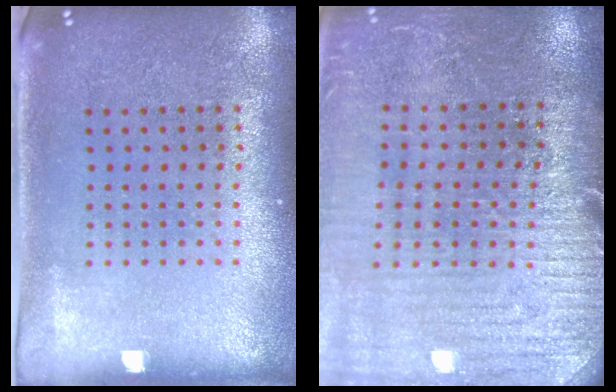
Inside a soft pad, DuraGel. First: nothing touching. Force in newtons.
{"total": 3.0, "press": 3.0, "slide": 0.4}